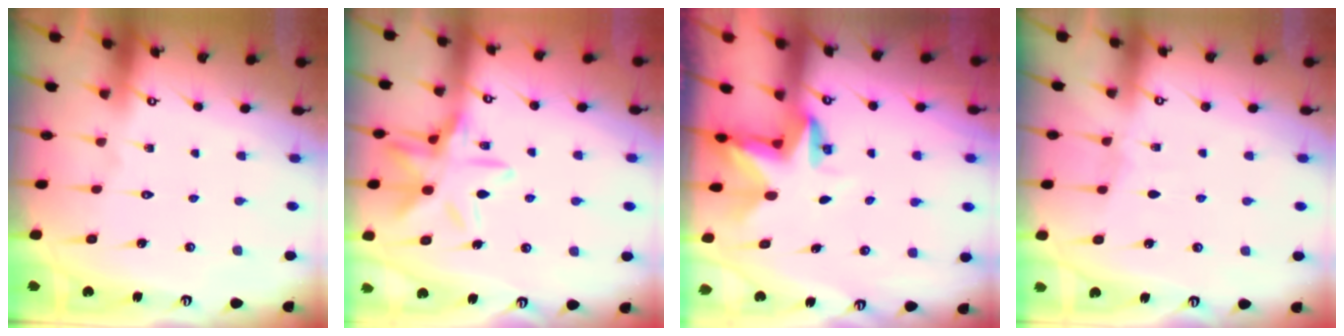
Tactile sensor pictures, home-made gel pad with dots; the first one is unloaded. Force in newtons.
{"total": 12.4, "press": 12.4, "slide": 0.4}
{"total": 2.9, "press": 2.9, "slide": 0.2}
{"total": 2.1, "press": 2.1, "slide": 0.3}